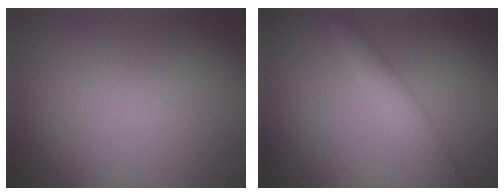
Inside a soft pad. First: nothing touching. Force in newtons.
{"total": 2.8, "press": 2.8, "slide": 0.0}